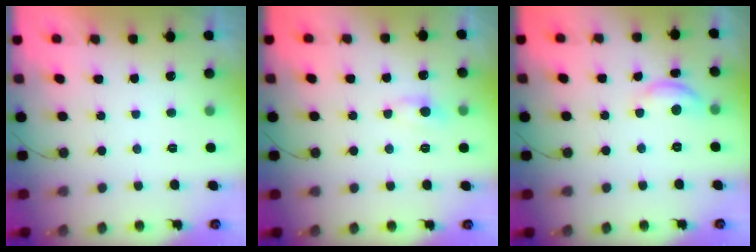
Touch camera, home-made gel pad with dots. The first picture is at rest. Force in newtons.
{"total": 4.6, "press": 4.5, "slide": 0.6}
{"total": 8.0, "press": 8.0, "slide": 0.4}